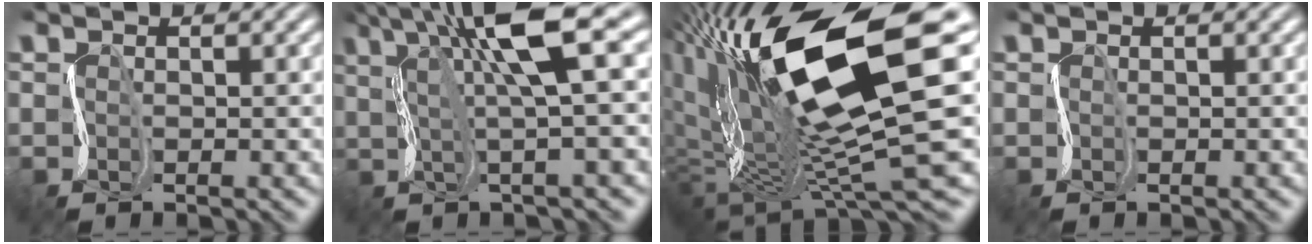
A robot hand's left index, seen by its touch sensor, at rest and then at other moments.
{"total": 9.0, "force": [4.0, 1.0, 8.1], "torque": [-0.125, 0.018, 0.068]}
{"total": 14.5, "force": [4.2, 3.9, 13.3], "torque": [-0.240, -0.005, 0.086]}
{"total": 0.0}